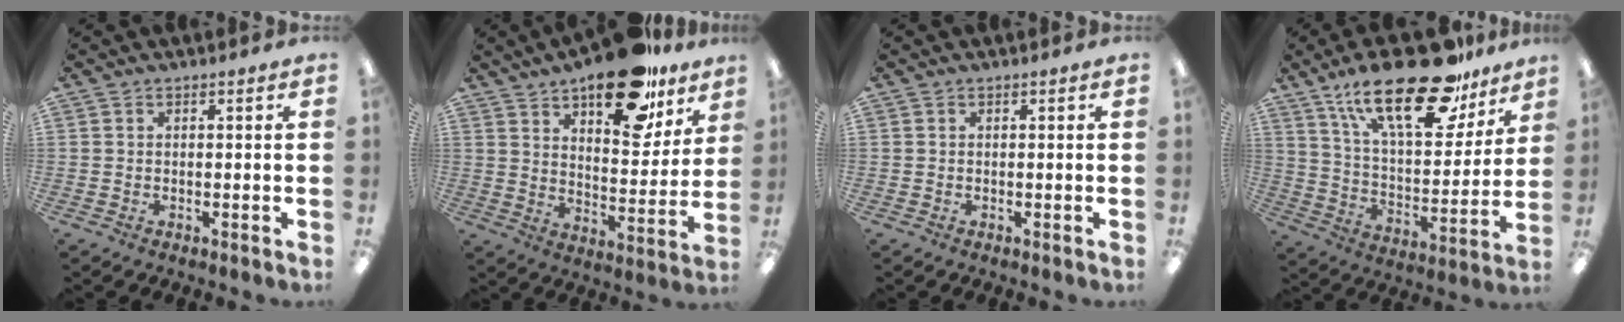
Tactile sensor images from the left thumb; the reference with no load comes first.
{"total": 20.4, "force": [14.2, 8.5, 12.0], "torque": [-0.156, -0.082, 0.233]}
{"total": 0.0}
{"total": 26.2, "force": [17.3, 10.7, 16.5], "torque": [-0.259, -0.097, 0.290]}